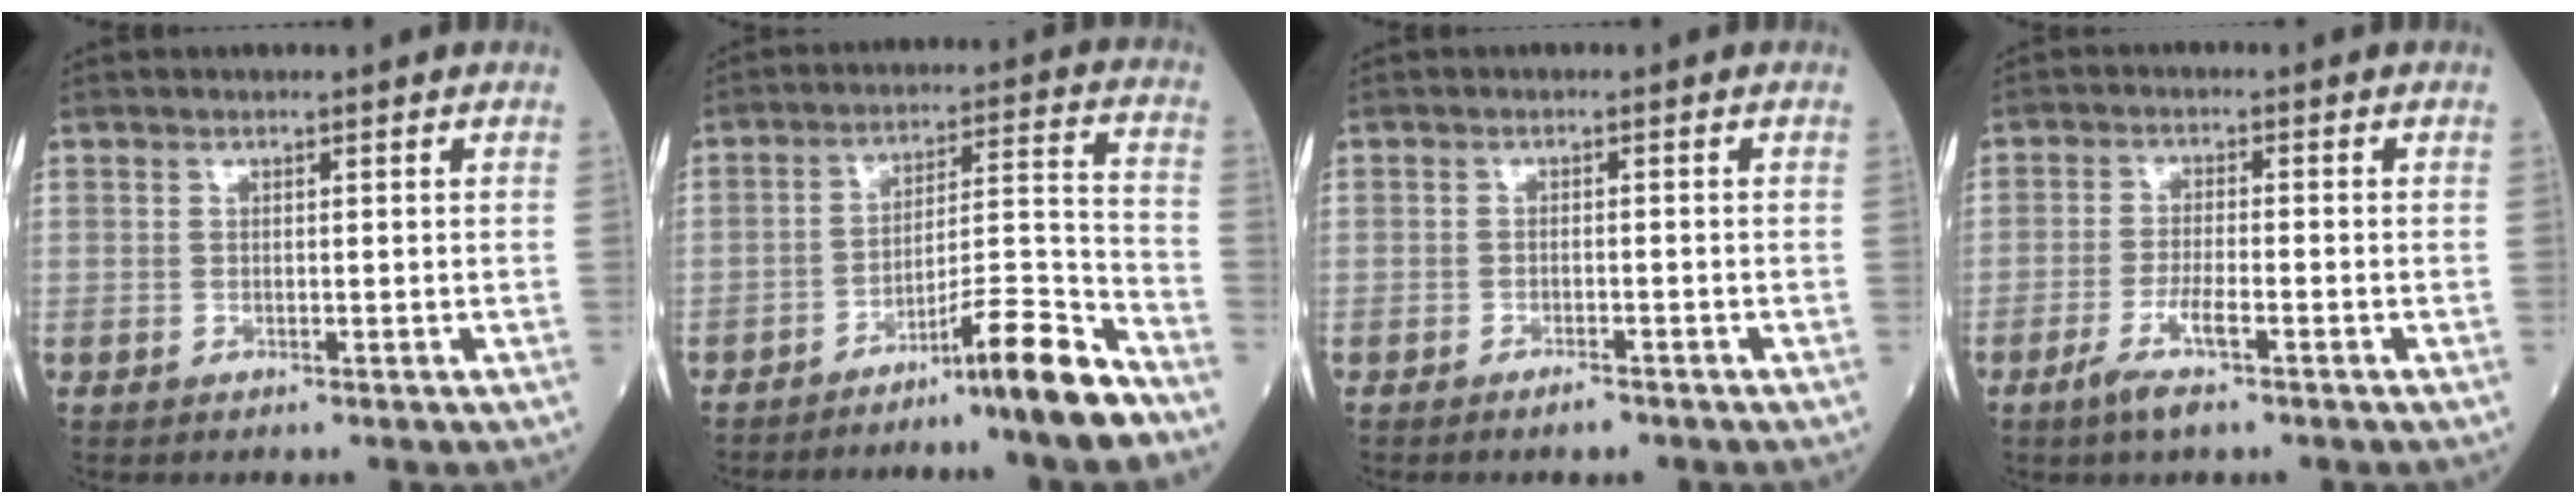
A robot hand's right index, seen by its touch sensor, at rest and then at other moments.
{"total": 10.9, "force": [-8.3, -1.2, 7.0], "torque": [-0.097, 0.015, -0.134]}
{"total": 1.8, "force": [-1.5, 0.3, 1.0], "torque": [-0.019, -0.002, -0.023]}
{"total": 4.8, "force": [-2.7, 0.4, 3.9], "torque": [-0.077, -0.006, -0.053]}